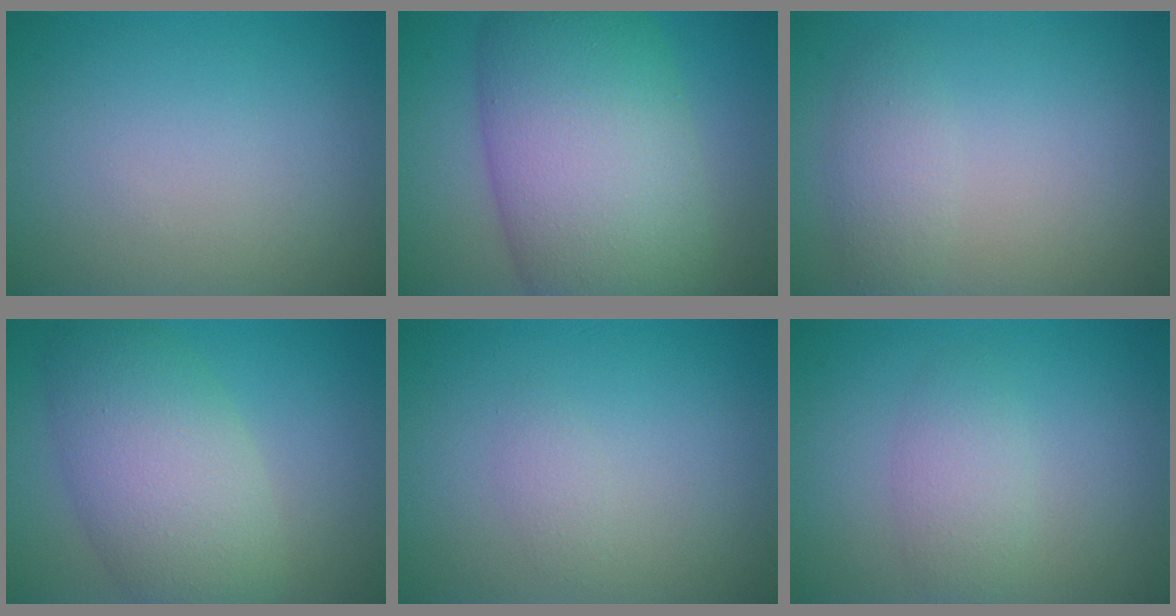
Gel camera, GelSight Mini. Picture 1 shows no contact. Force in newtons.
{"total": 13.9, "press": 13.9, "slide": 0.7}
{"total": 2.1, "press": 2.1, "slide": 0.1}
{"total": 8.0, "press": 8.0, "slide": 0.3}
{"total": 0.9, "press": 0.9, "slide": 0.1}
{"total": 2.4, "press": 2.4, "slide": 0.0}